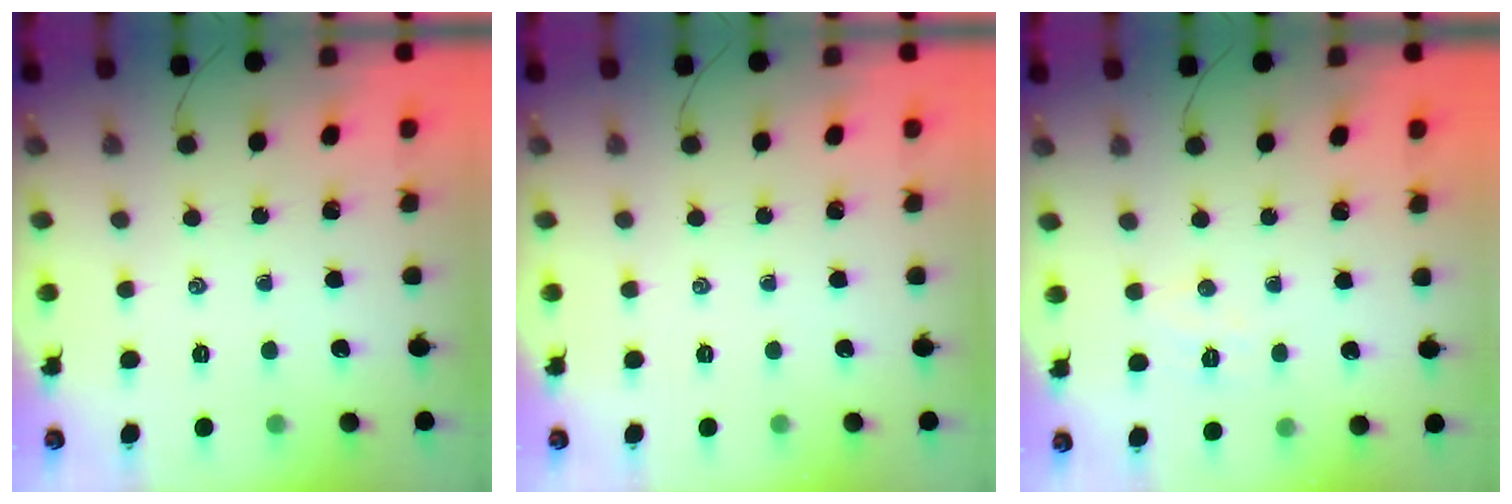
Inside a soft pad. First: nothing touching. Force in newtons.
{"total": 0.0}
{"total": 5.2, "press": 5.1, "slide": 1.1}